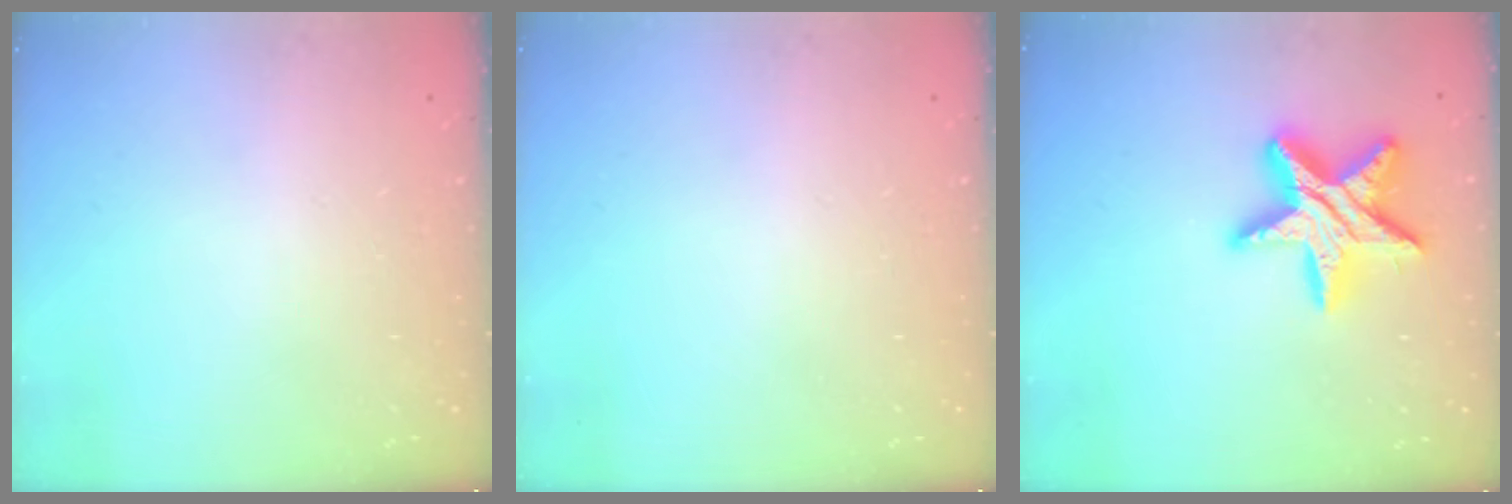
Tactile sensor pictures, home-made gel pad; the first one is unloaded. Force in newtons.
{"total": 0.0}
{"total": 16.9, "press": 16.9, "slide": 1.1}